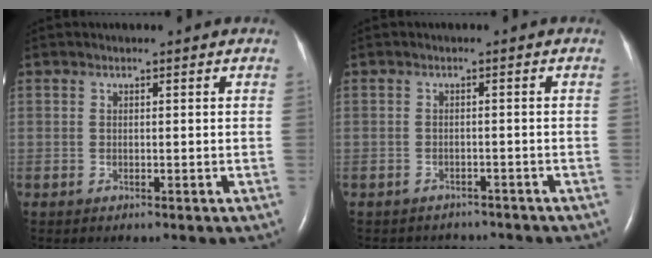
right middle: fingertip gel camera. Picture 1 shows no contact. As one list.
[{"total": 5.2, "force": [-4.9, 2.0, 0.3], "torque": [-0.006, 0.001, -0.057]}]